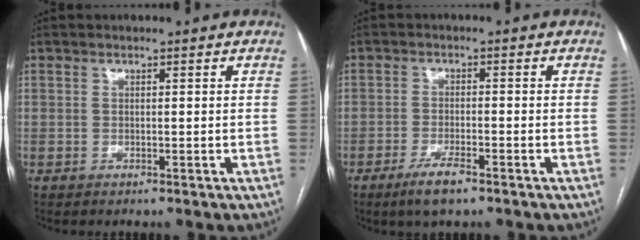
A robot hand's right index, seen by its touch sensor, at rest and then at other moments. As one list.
[{"total": 4.6, "force": [-3.1, 0.9, 3.2], "torque": [-0.067, -0.005, -0.054]}]